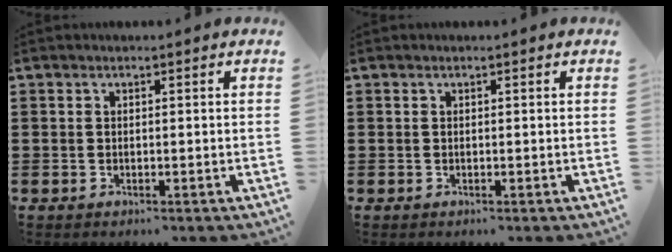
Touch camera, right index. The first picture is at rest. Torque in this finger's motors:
{"motor_torque": [0.46, 1.10, 0.00, 0.00]}